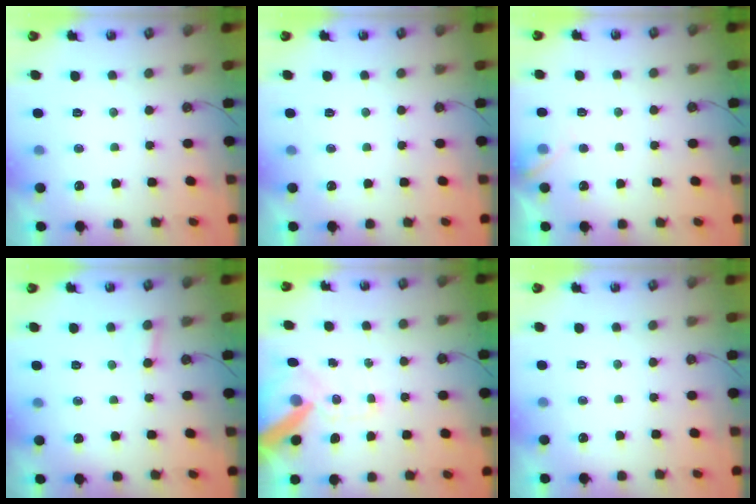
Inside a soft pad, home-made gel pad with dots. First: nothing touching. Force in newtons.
{"total": 0.0}
{"total": 5.3, "press": 5.2, "slide": 0.7}
{"total": 2.7, "press": 2.7, "slide": 0.2}
{"total": 13.5, "press": 13.4, "slide": 2.1}
{"total": 0.0}